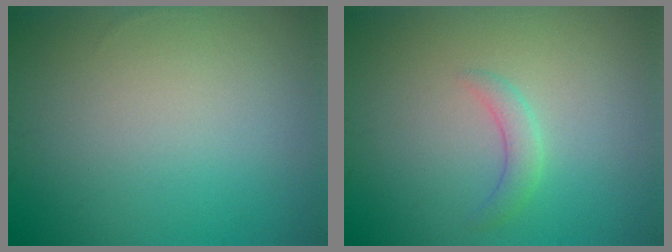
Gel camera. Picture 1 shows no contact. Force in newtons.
{"total": 1.6, "press": 1.6, "slide": 0.1}